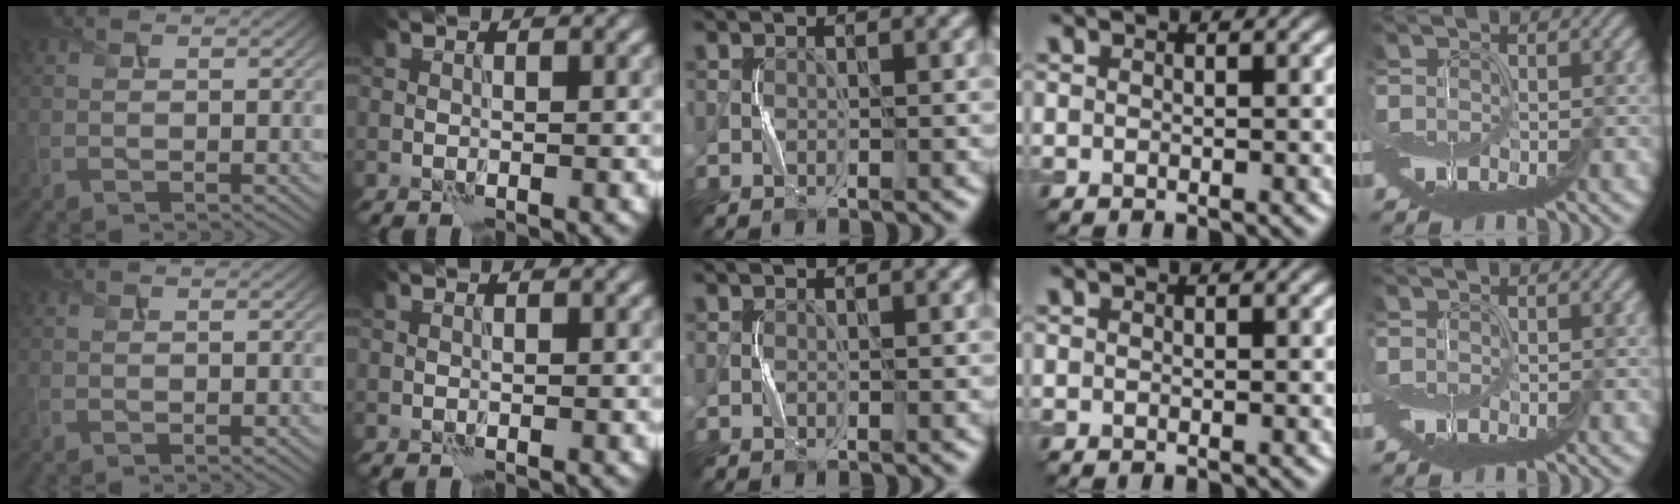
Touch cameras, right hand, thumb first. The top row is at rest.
{}